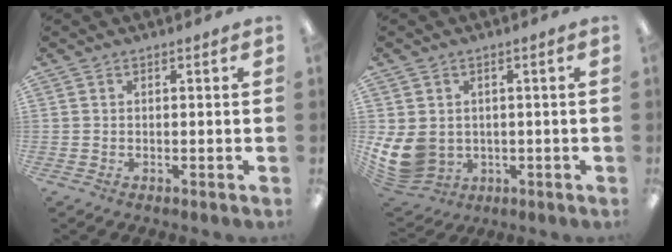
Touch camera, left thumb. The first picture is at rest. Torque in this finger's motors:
{"motor_torque": [-0.33, 1.19, 0.91, -0.63, 0.04]}